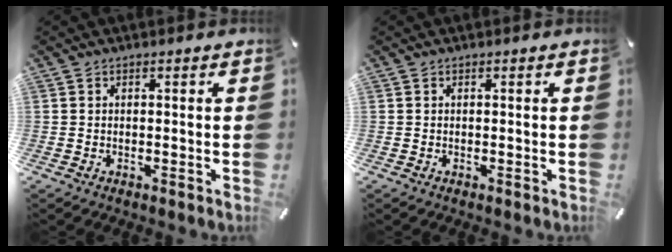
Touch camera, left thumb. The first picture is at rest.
{"total": 0.0}